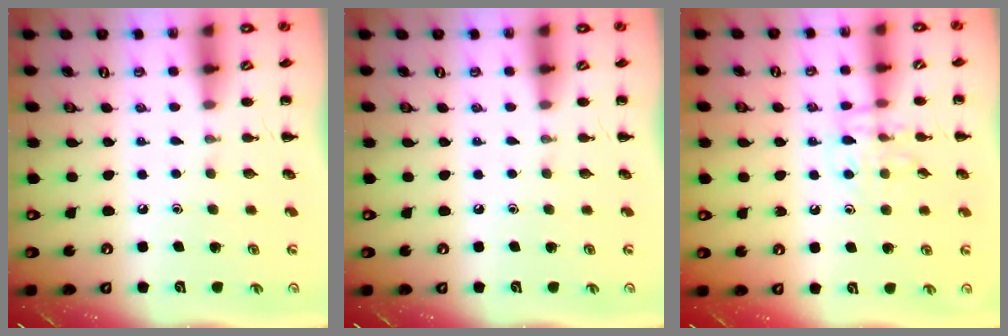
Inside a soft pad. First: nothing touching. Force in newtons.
{"total": 0.0}
{"total": 10.0, "press": 10.0, "slide": 0.8}